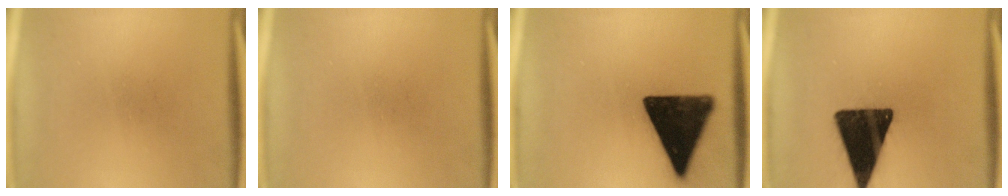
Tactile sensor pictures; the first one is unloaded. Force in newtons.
{"total": 0.0}
{"total": 16.3}
{"total": 17.7}